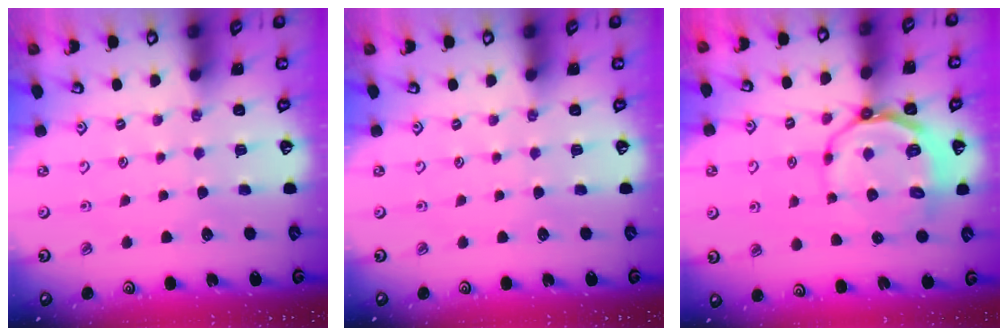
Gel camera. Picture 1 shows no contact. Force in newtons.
{"total": 0.0}
{"total": 9.1, "press": 8.6, "slide": 3.0}